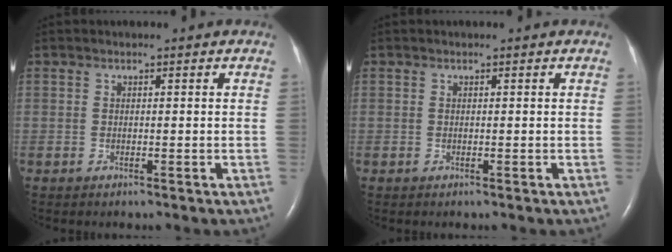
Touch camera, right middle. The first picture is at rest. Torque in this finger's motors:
{"motor_torque": [0.00, -0.01, 0.00, 0.00]}